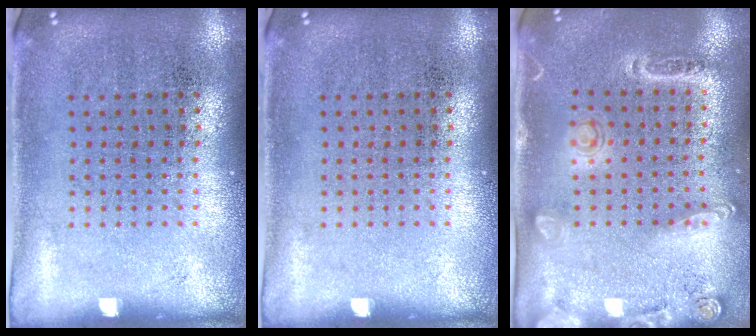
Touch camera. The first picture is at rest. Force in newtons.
{"total": 0.0}
{"total": 1.6, "press": 1.4, "slide": 0.8}